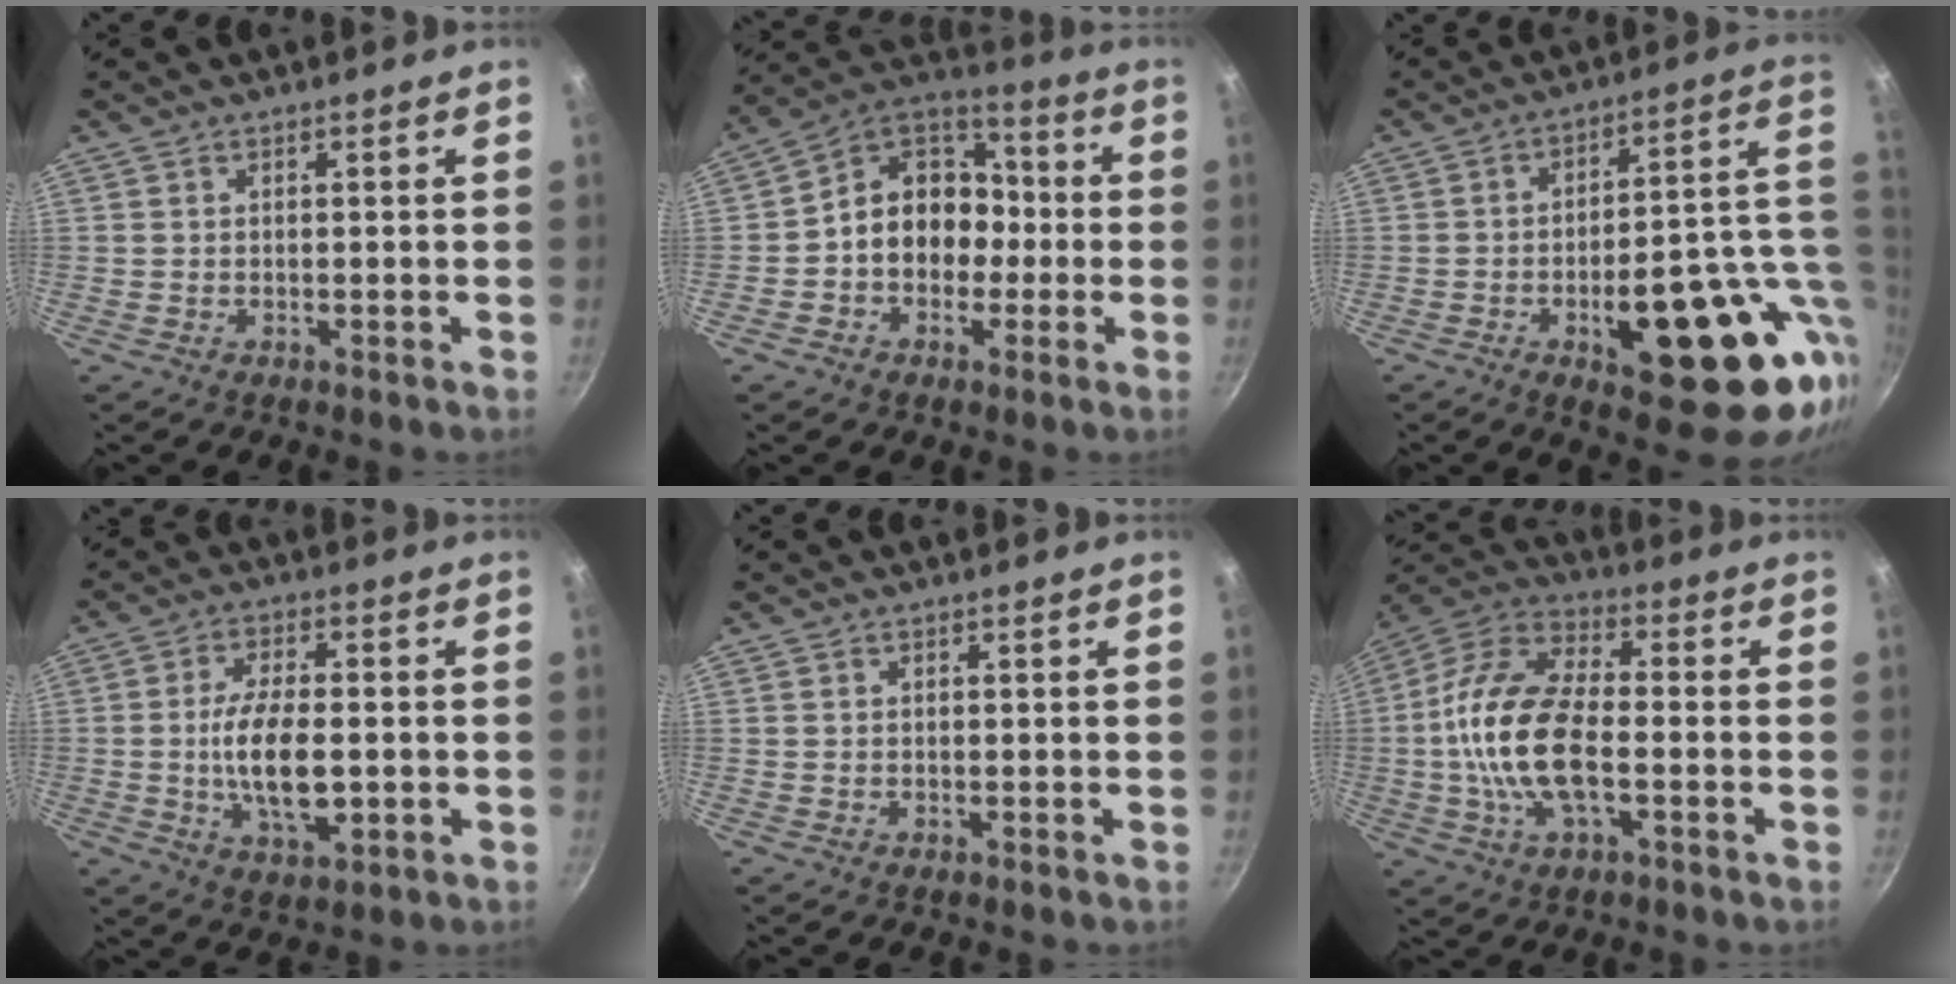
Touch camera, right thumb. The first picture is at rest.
{"total": 13.2, "force": [-1.8, 10.8, 7.4], "torque": [-0.065, 0.050, -0.049]}
{"total": 23.4, "force": [-5.3, 9.7, 20.7], "torque": [-0.227, 0.015, -0.061]}
{"total": 11.7, "force": [-1.3, 5.3, 10.3], "torque": [-0.181, 0.008, -0.023]}
{"total": 0.0}
{"total": 17.5, "force": [-2.3, 8.4, 15.2], "torque": [-0.286, 0.034, -0.062]}